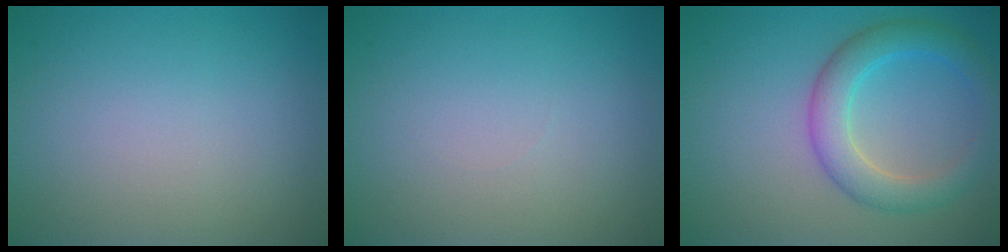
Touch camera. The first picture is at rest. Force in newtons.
{"total": 0.0}
{"total": 4.5, "press": 4.4, "slide": 0.3}